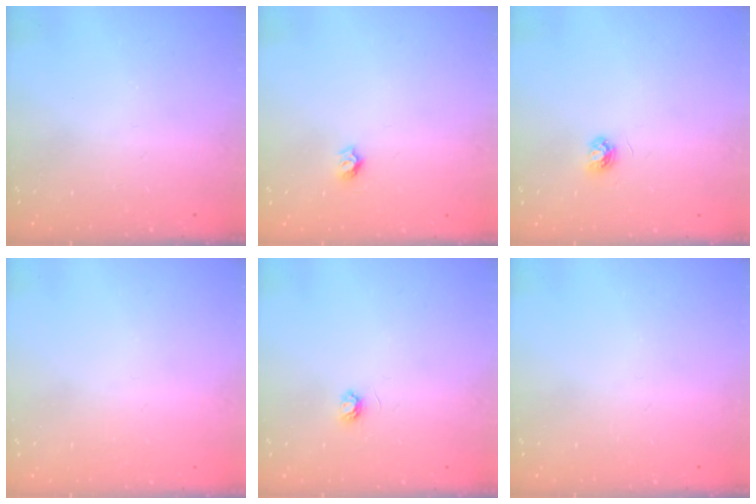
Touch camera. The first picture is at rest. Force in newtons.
{"total": 5.1, "press": 5.1, "slide": 0.4}
{"total": 3.9, "press": 3.9, "slide": 0.4}
{"total": 0.7, "press": 0.7, "slide": 0.1}
{"total": 3.5, "press": 3.5, "slide": 0.4}
{"total": 0.0}